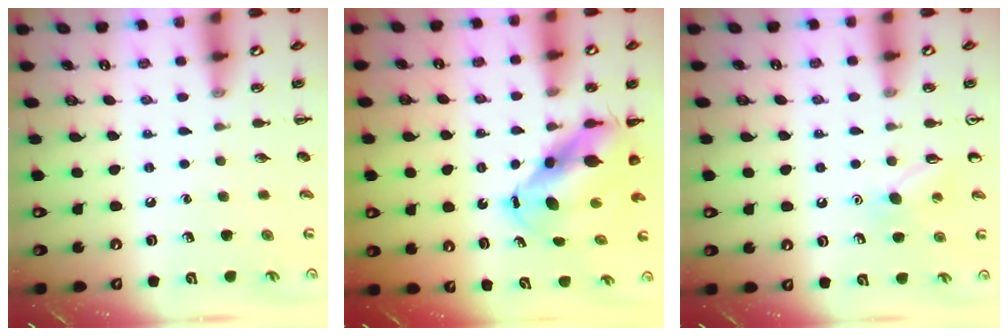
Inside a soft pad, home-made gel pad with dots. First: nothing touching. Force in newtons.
{"total": 7.6, "press": 7.3, "slide": 2.2}
{"total": 6.7, "press": 6.5, "slide": 1.7}